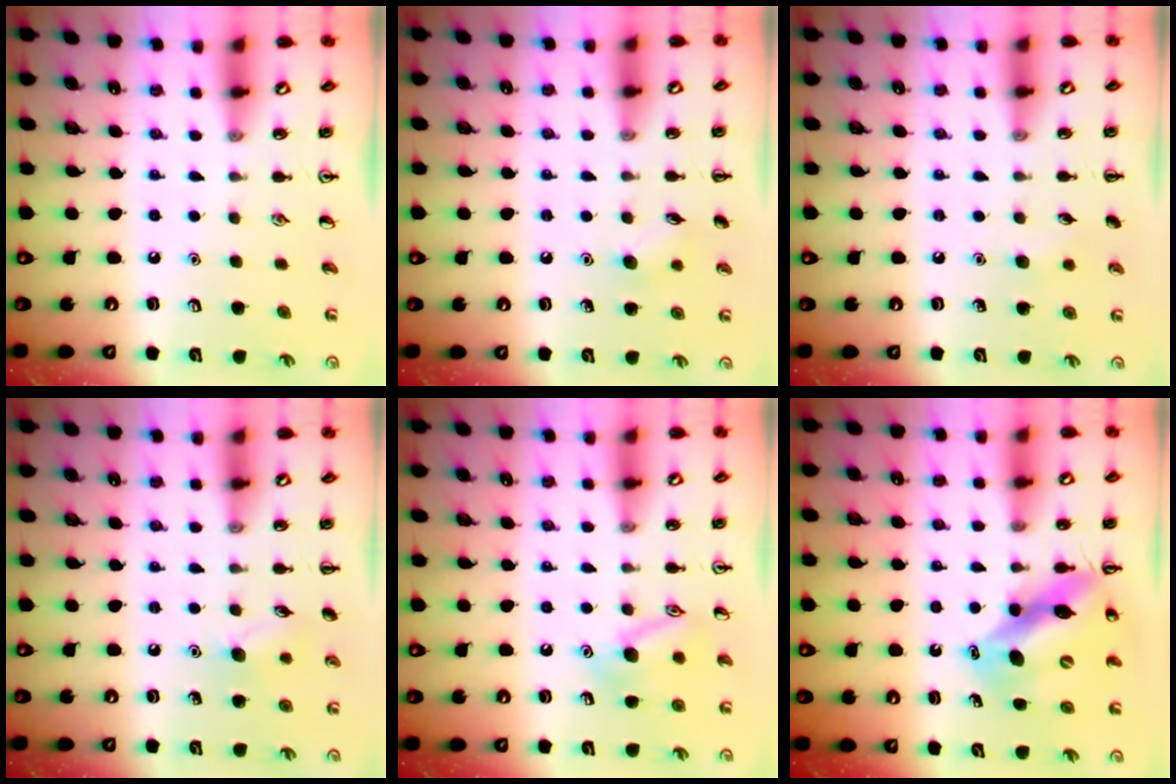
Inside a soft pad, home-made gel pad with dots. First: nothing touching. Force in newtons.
{"total": 6.4, "press": 6.2, "slide": 1.8}
{"total": 4.5, "press": 4.3, "slide": 1.3}
{"total": 7.8, "press": 7.6, "slide": 1.7}
{"total": 10.9, "press": 10.9, "slide": 0.7}
{"total": 12.8, "press": 12.2, "slide": 3.9}